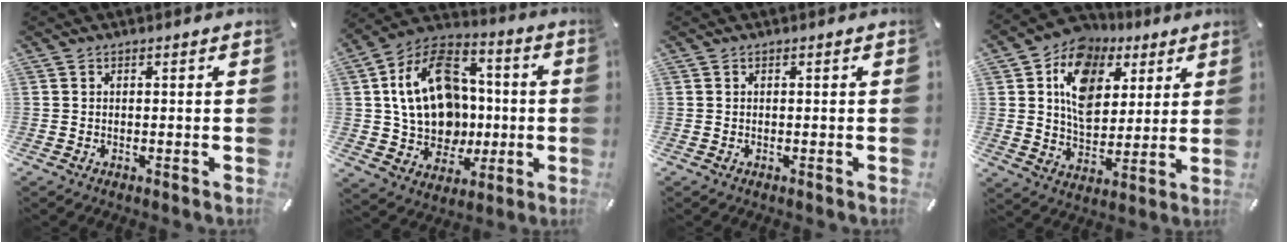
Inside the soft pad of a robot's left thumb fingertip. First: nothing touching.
{"total": 21.2, "force": [0.6, 17.0, 12.6], "torque": [-0.232, 0.018, 0.020]}
{"total": 0.0}
{"total": 13.7, "force": [5.2, 10.6, 7.0], "torque": [-0.117, -0.019, 0.096]}